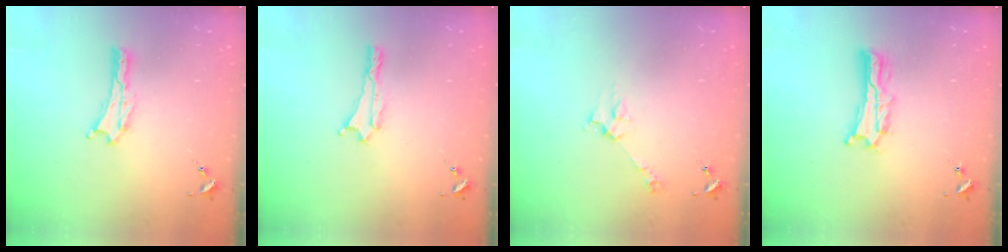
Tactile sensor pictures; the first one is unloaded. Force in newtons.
{"total": 0.0}
{"total": 3.5, "press": 3.5, "slide": 0.4}
{"total": 2.0, "press": 2.0, "slide": 0.3}